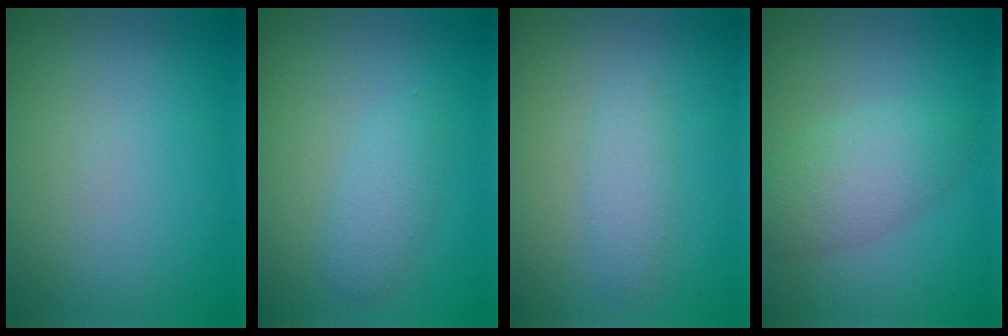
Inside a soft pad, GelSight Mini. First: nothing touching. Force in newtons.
{"total": 2.0, "press": 2.0, "slide": 0.1}
{"total": 1.8, "press": 1.8, "slide": 0.1}
{"total": 3.8, "press": 3.8, "slide": 0.1}